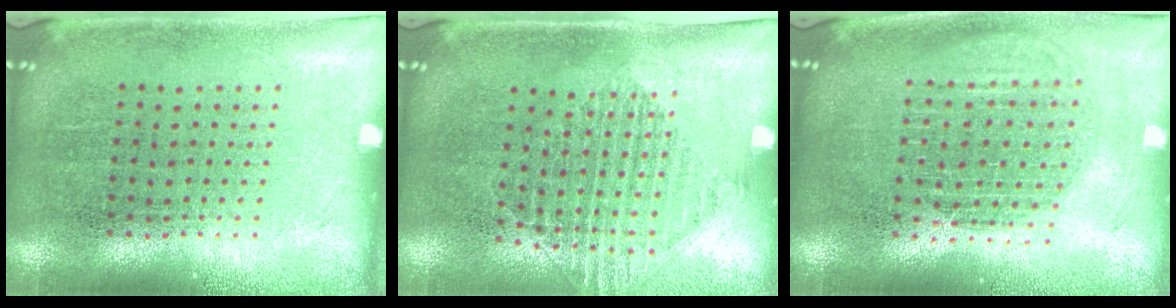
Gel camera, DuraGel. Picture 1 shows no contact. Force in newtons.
{"total": 1.4, "press": 1.2, "slide": 0.9}
{"total": 1.6, "press": 1.3, "slide": 0.9}